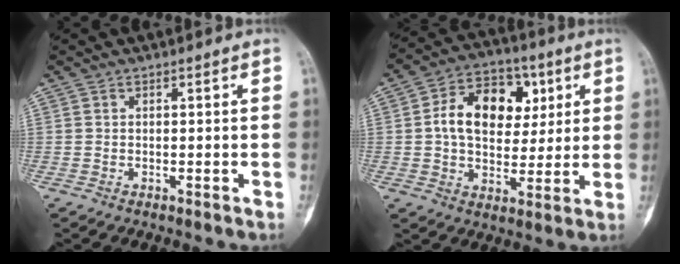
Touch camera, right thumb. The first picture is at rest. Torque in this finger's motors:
{"motor_torque": [-0.40, 0.82, 1.13, 0.36, 0.11]}